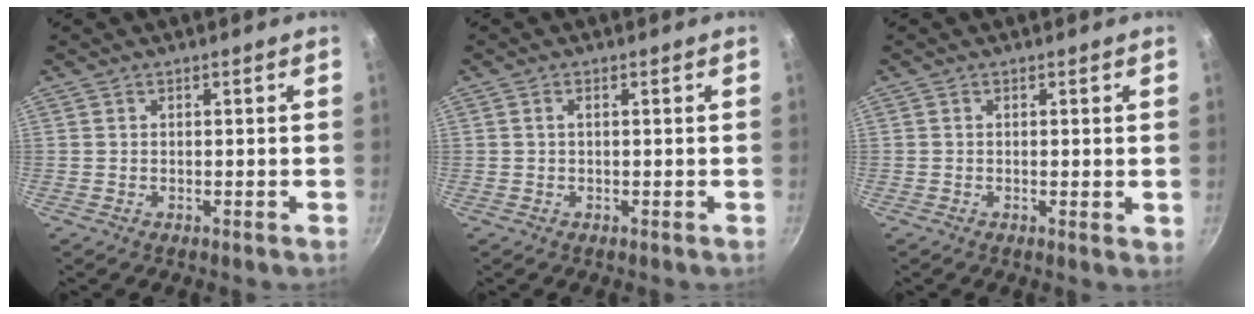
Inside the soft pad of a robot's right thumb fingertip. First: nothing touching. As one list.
[{"total": 0.9, "force": [0.2, 0.4, 0.8], "torque": [-0.018, 0.004, 0.003]}, {"total": 1.6, "force": [0.0, 0.3, 1.5], "torque": [-0.023, -0.005, -0.002]}]